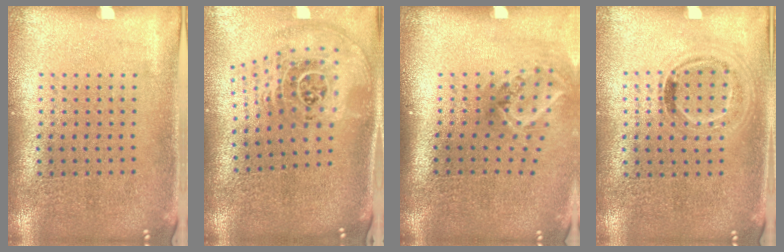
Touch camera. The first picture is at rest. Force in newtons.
{"total": 2.7, "press": 1.8, "slide": 2.0}
{"total": 2.0, "press": 1.3, "slide": 1.5}
{"total": 1.0, "press": 0.9, "slide": 0.5}